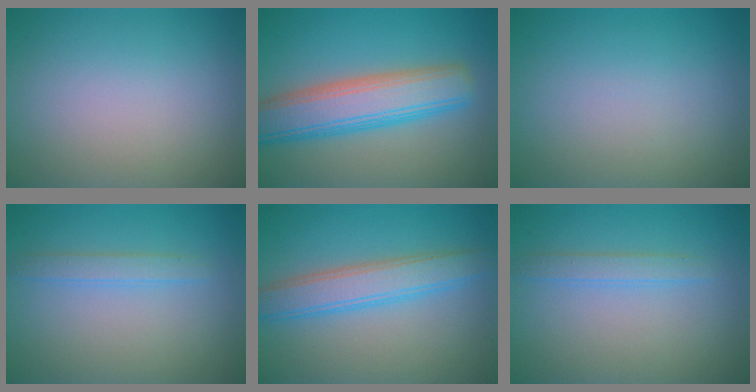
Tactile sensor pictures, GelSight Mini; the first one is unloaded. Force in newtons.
{"total": 7.5, "press": 7.5, "slide": 0.2}
{"total": 0.0}
{"total": 1.6, "press": 1.6, "slide": 0.0}
{"total": 4.5, "press": 4.5, "slide": 0.2}
{"total": 1.6, "press": 1.6, "slide": 0.0}